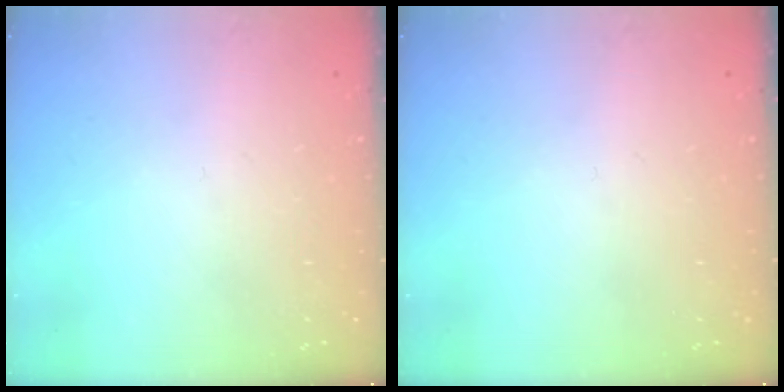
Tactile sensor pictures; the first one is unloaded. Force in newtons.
{"total": 0.0}